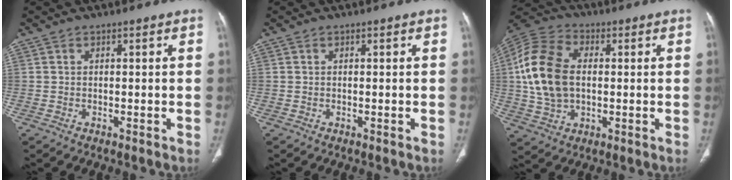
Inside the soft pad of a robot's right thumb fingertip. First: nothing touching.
{"total": 0.0}
{"total": 16.0, "force": [1.1, 10.5, 12.1], "torque": [-0.243, 0.016, 0.018]}